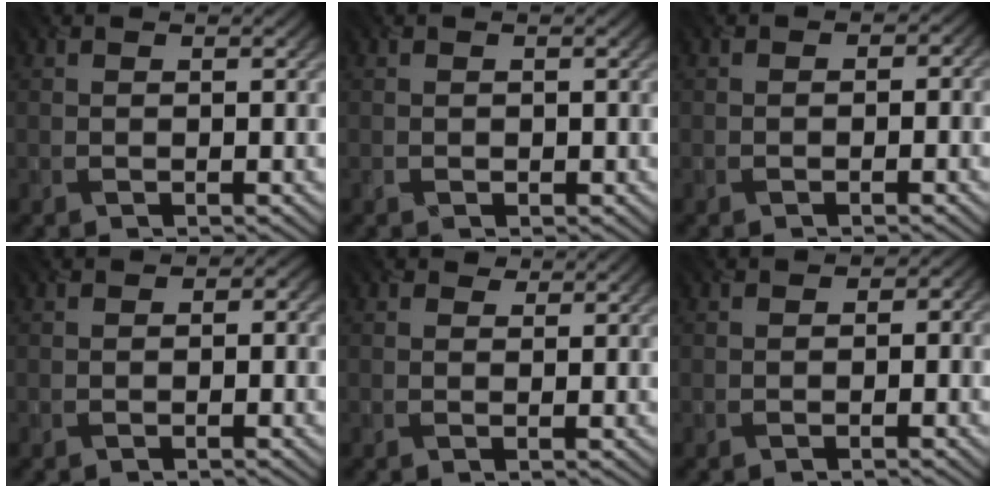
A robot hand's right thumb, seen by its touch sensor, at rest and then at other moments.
{"total": 0.7, "force": [-0.2, 0.6, -0.3], "torque": [0.006, -0.007, 0.002]}
{"total": 1.7, "force": [-0.9, 1.4, 0.4], "torque": [0.003, -0.007, -0.010]}
{"total": 2.0, "force": [-0.5, 1.6, 1.0], "torque": [-0.007, -0.005, -0.002]}
{"total": 1.0, "force": [0.6, 0.6, -0.6], "torque": [0.007, -0.005, 0.011]}
{"total": 2.0, "force": [-1.0, 1.6, 0.7], "torque": [-0.002, -0.008, -0.012]}